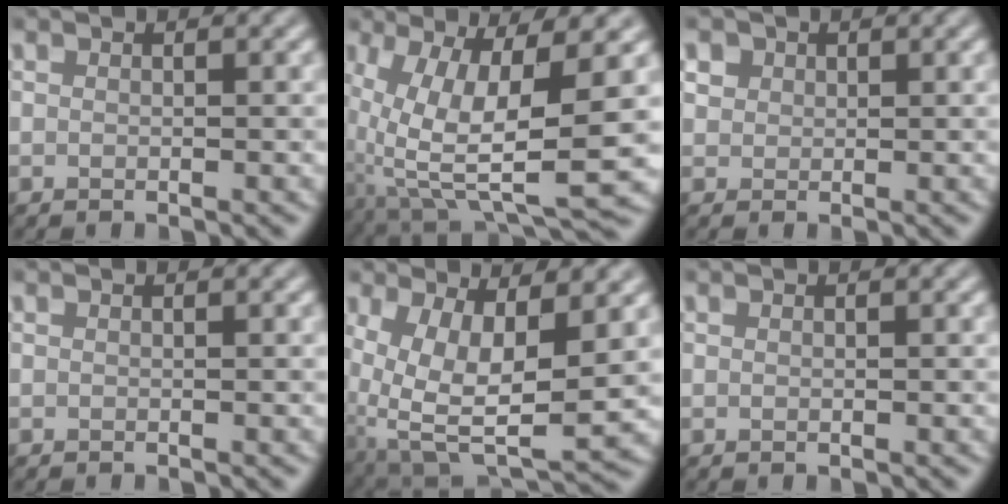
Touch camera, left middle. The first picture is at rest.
{"total": 10.9, "force": [-1.3, 3.3, 10.3], "torque": [-0.209, -0.025, -0.010]}
{"total": 1.6, "force": [0.8, 1.3, 0.4], "torque": [-0.006, -0.003, 0.017]}
{"total": 0.0}
{"total": 11.7, "force": [0.0, 5.5, 10.3], "torque": [-0.199, -0.026, 0.018]}
{"total": 0.0}